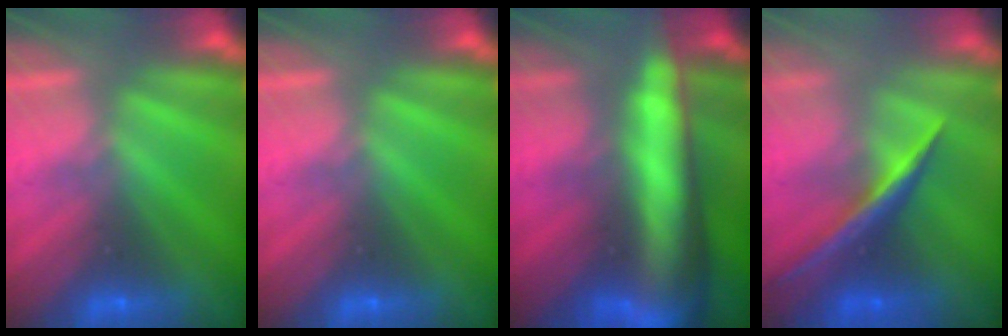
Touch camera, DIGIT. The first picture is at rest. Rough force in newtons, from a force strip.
{"total": 0.0}
{"total": 9.4}
{"total": 1.8}